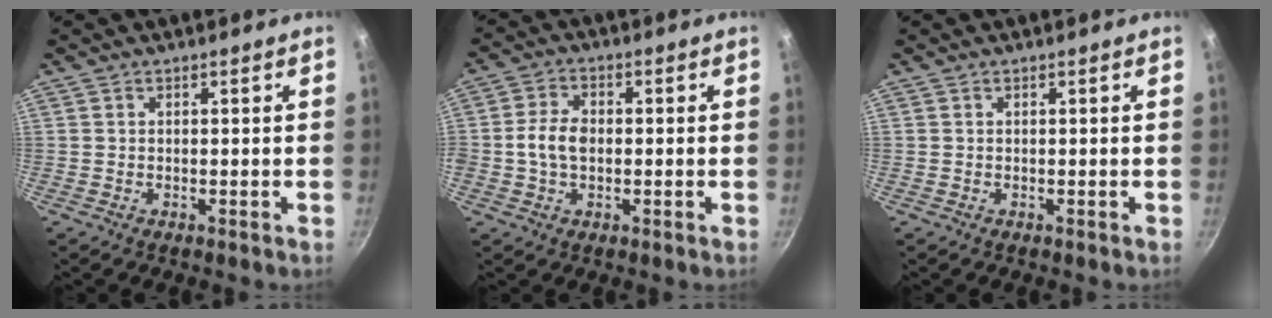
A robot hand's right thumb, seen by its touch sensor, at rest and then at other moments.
{"total": 6.0, "force": [-0.4, 4.0, 4.5], "torque": [-0.083, 0.016, -0.015]}
{"total": 0.0}